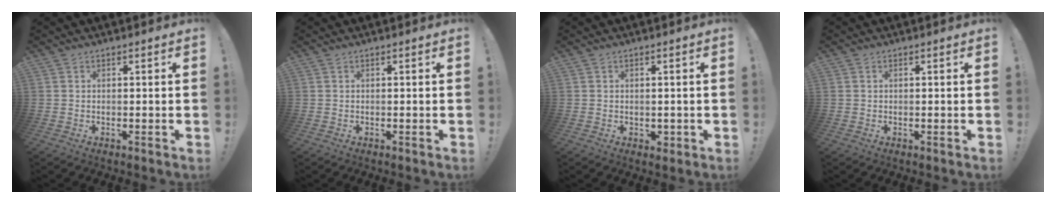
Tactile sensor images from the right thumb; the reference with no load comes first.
{"total": 0.0}
{"total": 1.9, "force": [0.1, 1.7, 0.7], "torque": [0.001, -0.002, 0.002]}
{"total": 0.5, "force": [0.2, 0.4, 0.2], "torque": [-0.010, 0.005, 0.006]}